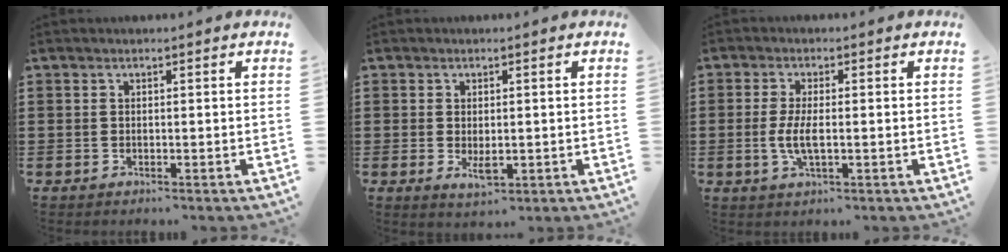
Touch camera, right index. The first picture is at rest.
{"total": 2.4, "force": [-0.3, 1.0, 2.1], "torque": [-0.032, -0.006, -0.006]}
{"total": 4.4, "force": [-0.6, 1.2, 4.1], "torque": [-0.094, -0.007, -0.018]}